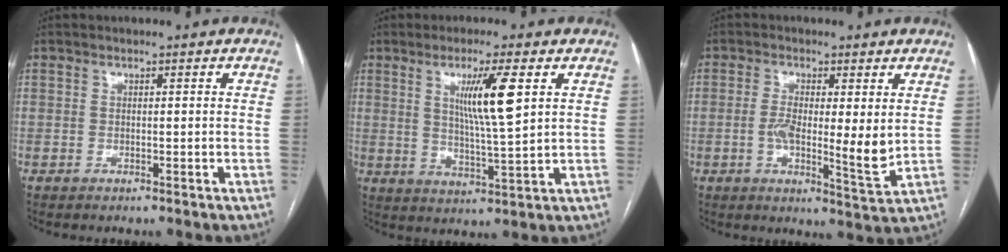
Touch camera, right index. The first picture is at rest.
{"total": 8.4, "force": [2.9, -0.2, 7.9], "torque": [-0.140, -0.009, 0.052]}
{"total": 8.2, "force": [0.2, 1.8, 8.0], "torque": [-0.134, -0.015, -0.001]}